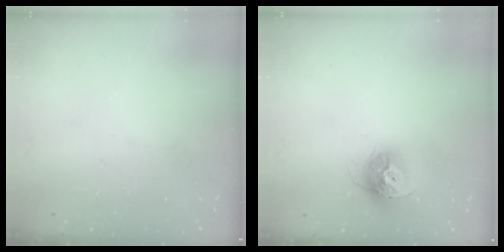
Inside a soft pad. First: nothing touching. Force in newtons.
{"total": 12.2, "press": 12.1, "slide": 1.0}